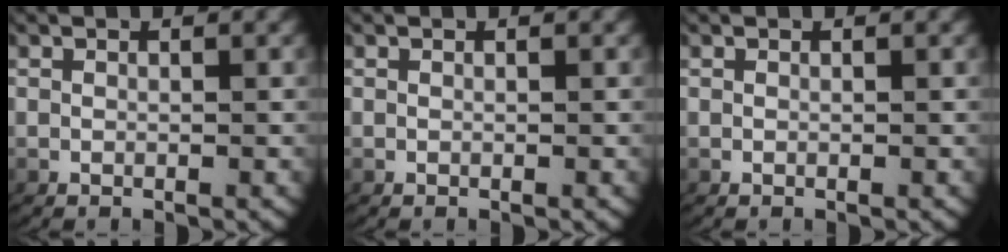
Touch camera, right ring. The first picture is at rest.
{"total": 0.0}
{"total": 0.0}